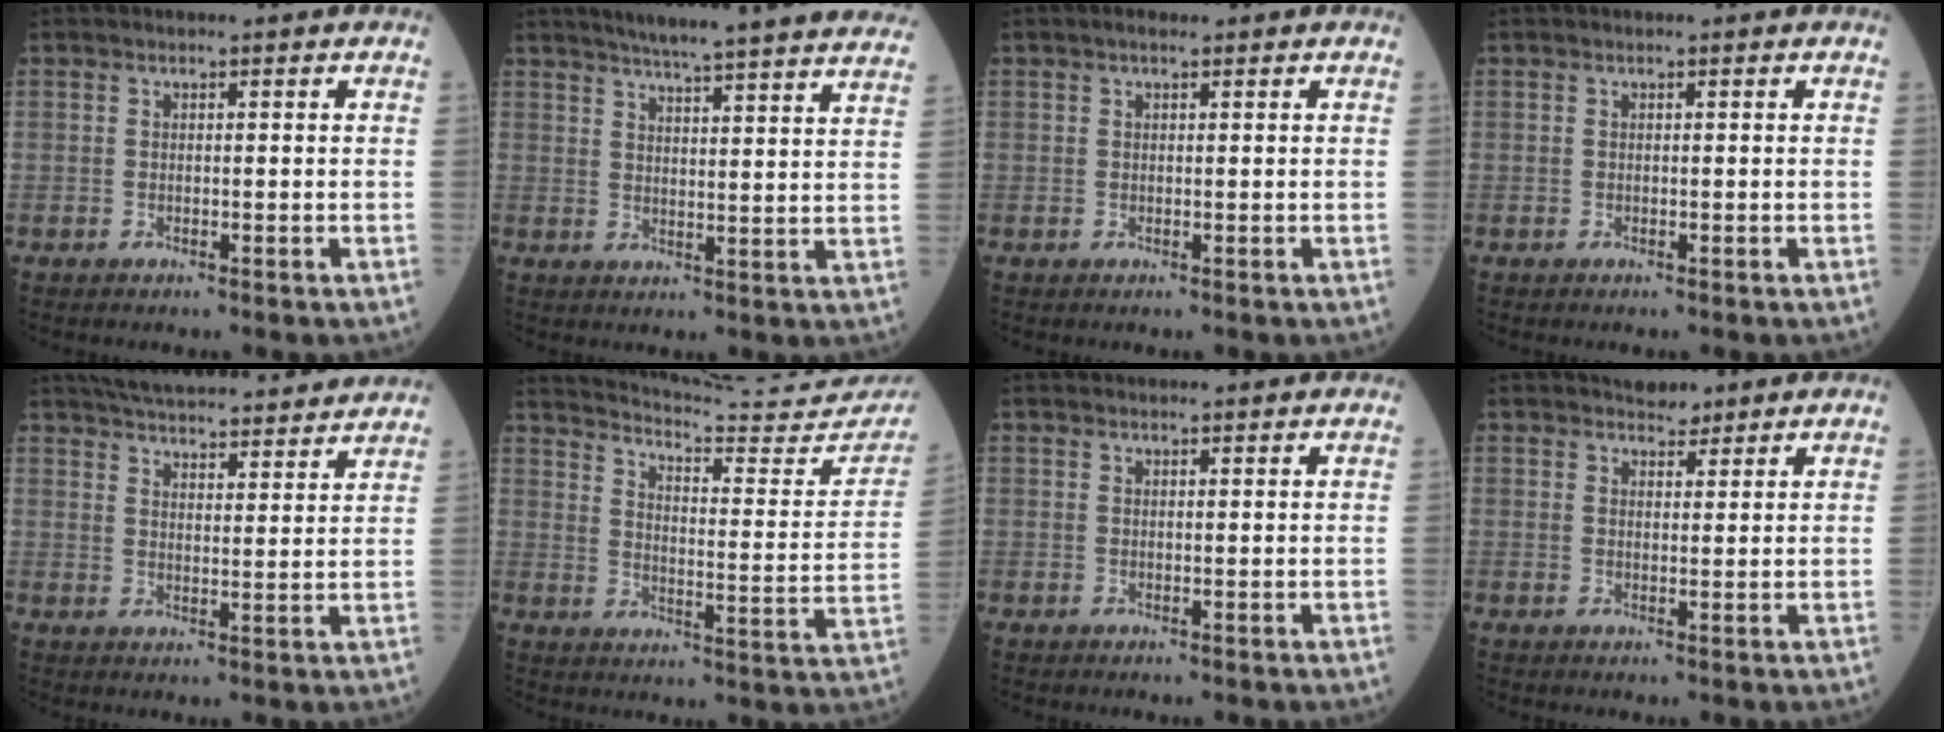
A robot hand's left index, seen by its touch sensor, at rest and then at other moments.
{"total": 24.8, "force": [22.7, 0.1, 10.0], "torque": [-0.148, -0.040, 0.273]}
{"total": 1.0, "force": [0.7, 0.4, 0.6], "torque": [-0.016, 0.010, 0.009]}
{"total": 0.0}
{"total": 21.0, "force": [19.4, 2.9, 7.5], "torque": [-0.115, 0.022, 0.265]}
{"total": 24.4, "force": [23.5, 0.7, 6.7], "torque": [-0.109, -0.101, 0.289]}
{"total": 3.6, "force": [3.5, 0.6, 0.6], "torque": [-0.009, 0.021, 0.043]}
{"total": 2.6, "force": [2.3, 1.1, 0.4], "torque": [-0.008, 0.004, 0.035]}